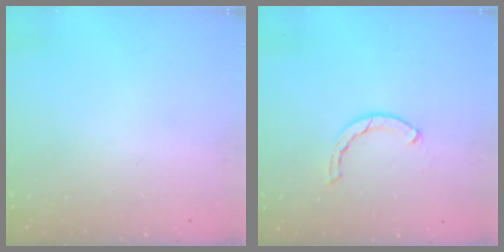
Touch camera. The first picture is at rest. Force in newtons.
{"total": 2.1, "press": 2.1, "slide": 0.2}